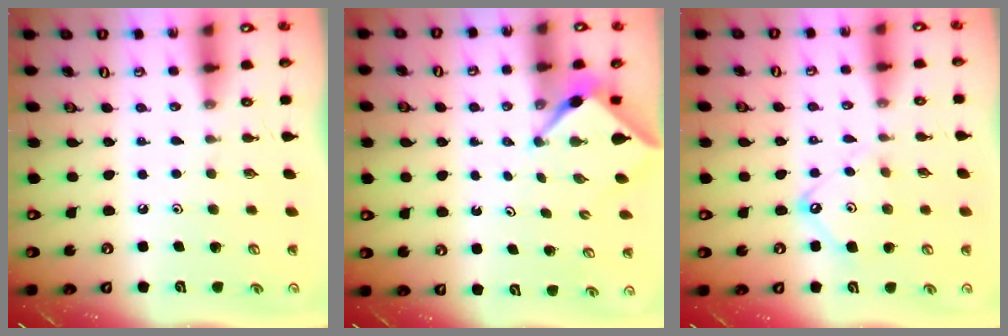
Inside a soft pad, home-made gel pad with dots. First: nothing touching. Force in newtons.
{"total": 3.2, "press": 3.2, "slide": 0.3}
{"total": 9.9, "press": 9.9, "slide": 0.9}